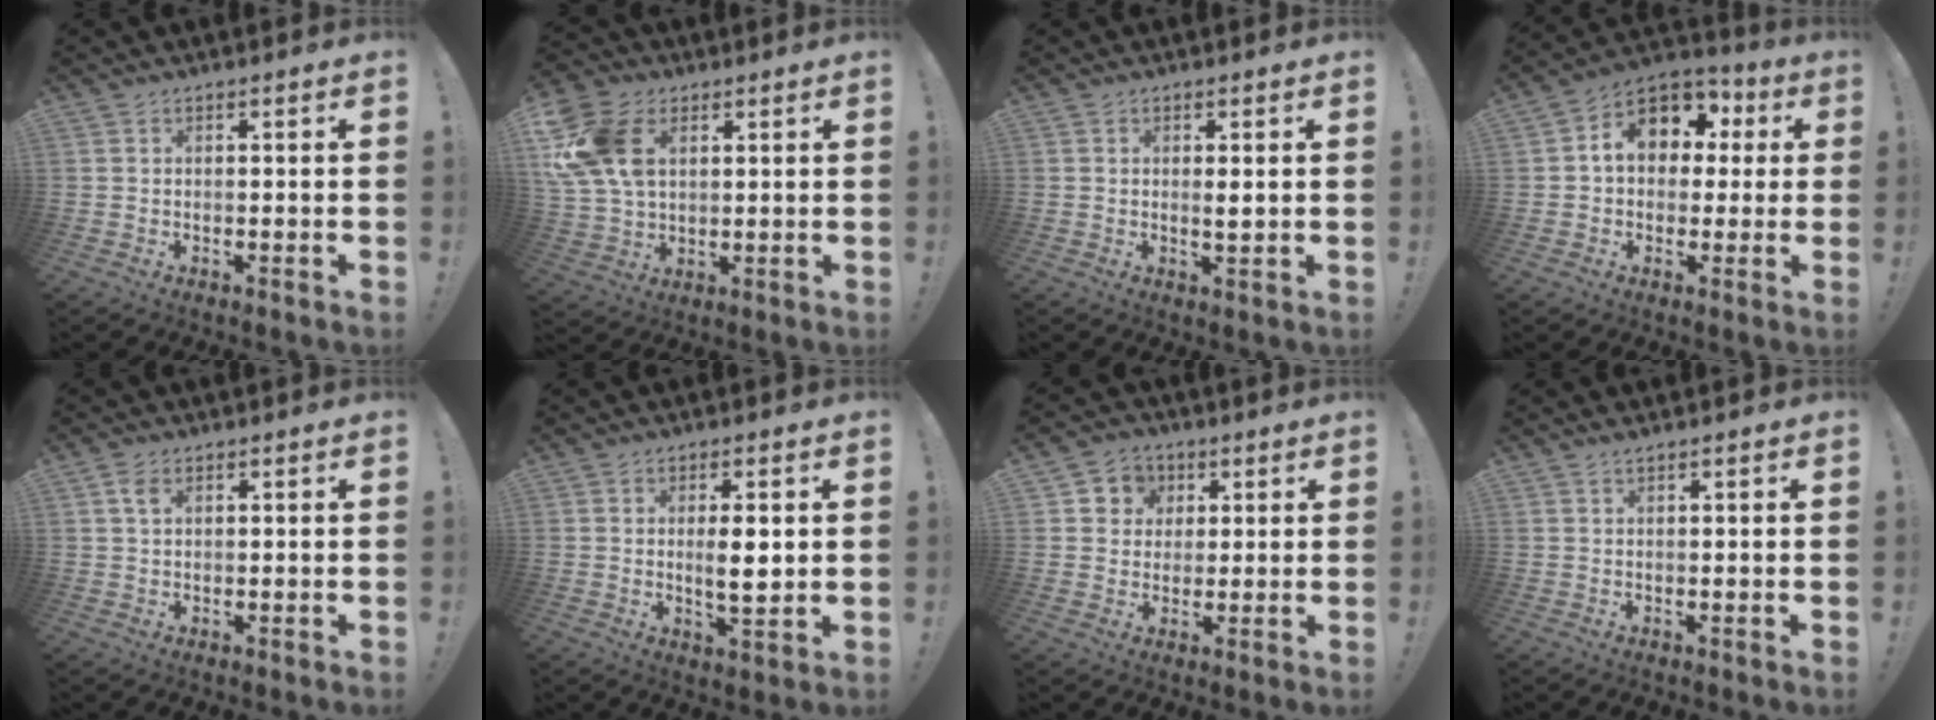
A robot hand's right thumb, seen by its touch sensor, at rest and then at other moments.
{"total": 17.7, "force": [5.6, 12.3, 11.4], "torque": [-0.228, -0.012, 0.109]}
{"total": 1.9, "force": [0.5, 0.3, 1.8], "torque": [-0.020, -0.010, 0.005]}
{"total": 12.5, "force": [3.0, 9.4, 7.7], "torque": [-0.108, -0.002, 0.058]}
{"total": 3.2, "force": [1.4, 1.8, 2.2], "torque": [-0.038, 0.000, 0.025]}
{"total": 6.2, "force": [0.8, 1.5, 5.9], "torque": [-0.092, -0.014, 0.007]}
{"total": 6.7, "force": [1.3, 6.4, 1.3], "torque": [-0.019, -0.003, 0.030]}
{"total": 1.0, "force": [0.9, -0.3, 0.4], "torque": [-0.007, -0.001, 0.017]}